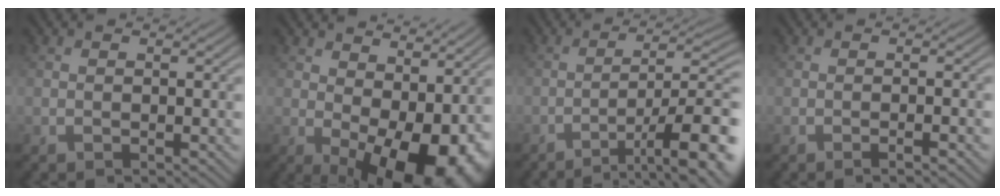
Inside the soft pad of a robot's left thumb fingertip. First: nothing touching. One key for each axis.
{"total": 14.2, "fx": 0.2, "fy": 8.0, "fz": 11.7, "tx": -0.155, "ty": -0.024, "tz": 0.035}
{"total": 12.2, "fx": -6.6, "fy": 2.9, "fz": 9.9, "tx": -0.137, "ty": 0.017, "tz": -0.094}
{"total": 1.7, "fx": -0.7, "fy": 0.2, "fz": 1.5, "tx": -0.018, "ty": 0.005, "tz": -0.017}